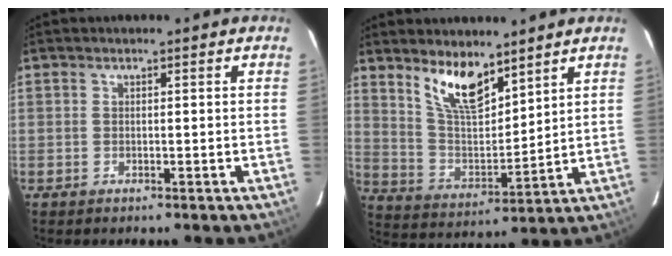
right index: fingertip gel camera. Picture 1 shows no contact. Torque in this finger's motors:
{"motor_torque": [0.80, 0.69, 0.46, 0.12]}